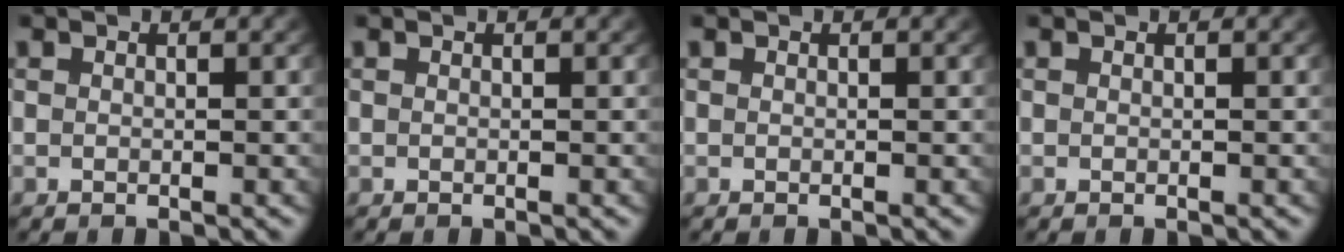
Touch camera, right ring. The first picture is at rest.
{"total": 0.0}
{"total": 0.0}
{"total": 0.0}